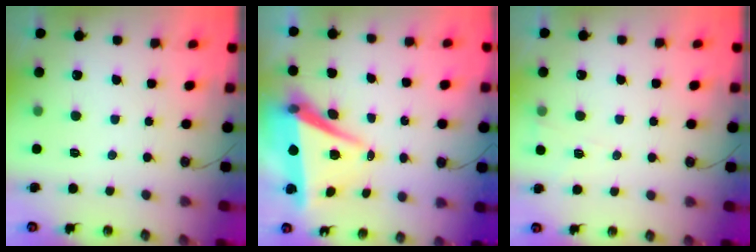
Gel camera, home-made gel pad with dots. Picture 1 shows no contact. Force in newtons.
{"total": 7.9, "press": 6.8, "slide": 4.1}
{"total": 4.6, "press": 4.5, "slide": 0.5}